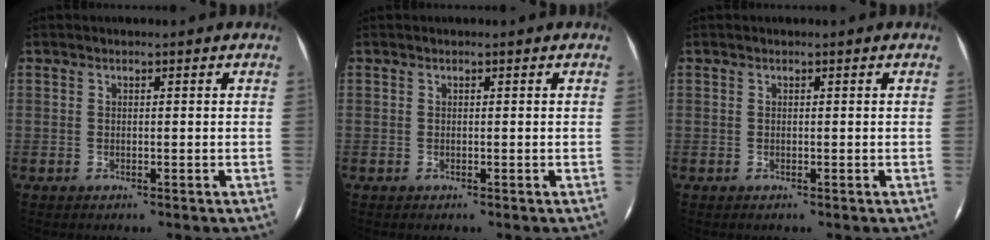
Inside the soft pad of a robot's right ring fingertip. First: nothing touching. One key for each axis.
{"total": 0.0}
{"total": 0.0}